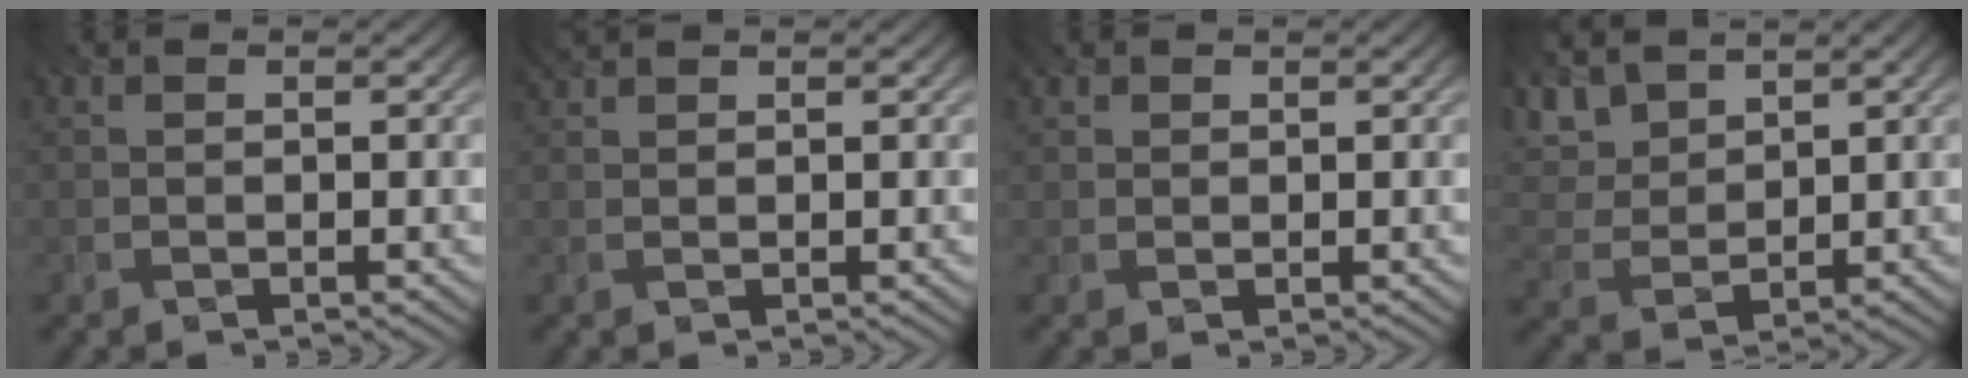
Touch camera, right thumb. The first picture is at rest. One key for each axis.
{"total": 1.3, "fx": 1.2, "fy": 0.1, "fz": 0.5, "tx": -0.010, "ty": 0.004, "tz": 0.022}
{"total": 1.3, "fx": 0.7, "fy": 1.1, "fz": 0.3, "tx": -0.007, "ty": 0.003, "tz": 0.013}
{"total": 6.3, "fx": 4.2, "fy": 2.9, "fz": 3.7, "tx": -0.103, "ty": 0.010, "tz": 0.072}